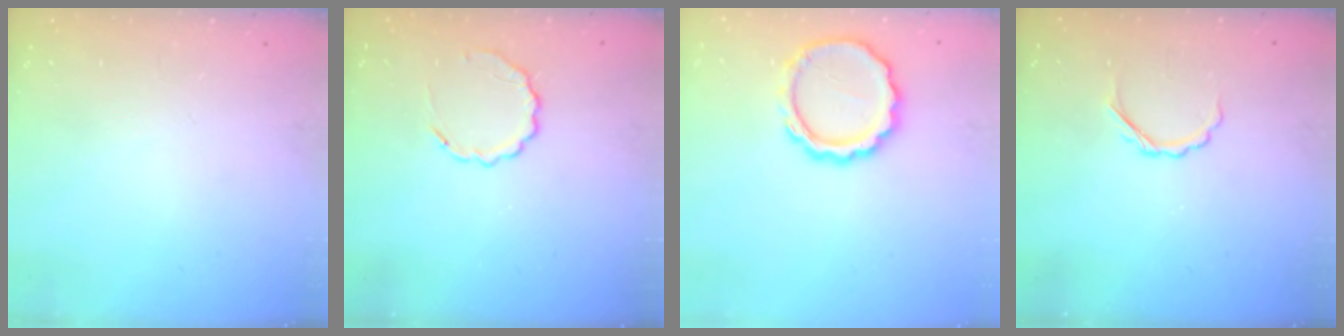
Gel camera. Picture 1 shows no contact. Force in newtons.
{"total": 5.8, "press": 5.6, "slide": 1.6}
{"total": 10.3, "press": 10.2, "slide": 1.7}
{"total": 3.1, "press": 2.9, "slide": 1.1}